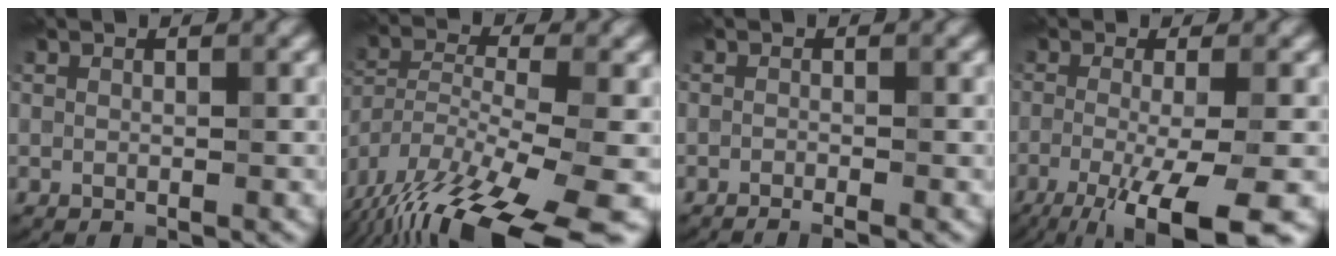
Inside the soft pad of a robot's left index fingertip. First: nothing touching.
{"total": 16.4, "force": [-11.7, 4.1, 10.8], "torque": [-0.212, -0.030, -0.190]}
{"total": 1.1, "force": [-0.7, 0.2, 0.7], "torque": [-0.008, -0.008, -0.015]}
{"total": 9.2, "force": [-4.4, 2.1, 7.8], "torque": [-0.117, -0.015, -0.076]}